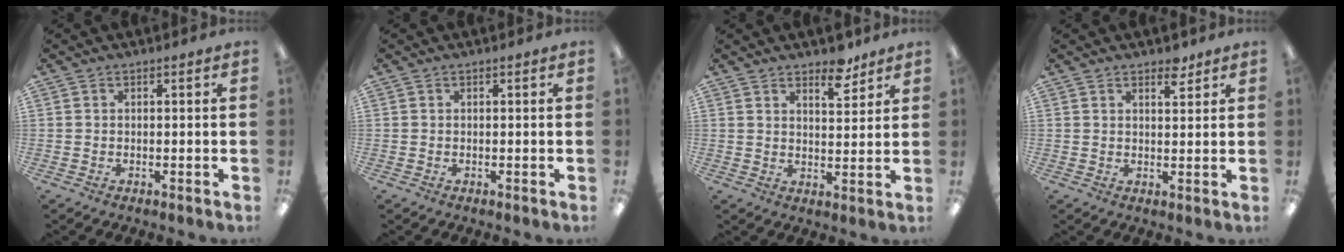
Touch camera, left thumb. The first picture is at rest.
{"total": 0.0}
{"total": 6.5, "force": [5.2, 2.7, 3.0], "torque": [-0.013, -0.038, 0.084]}
{"total": 3.6, "force": [2.9, 1.6, 1.4], "torque": [-0.001, -0.017, 0.046]}